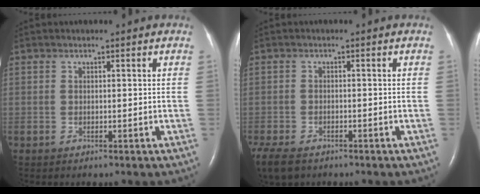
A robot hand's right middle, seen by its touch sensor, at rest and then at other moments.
{"total": 8.6, "force": [-5.9, 4.4, 4.3], "torque": [-0.105, -0.014, -0.092]}